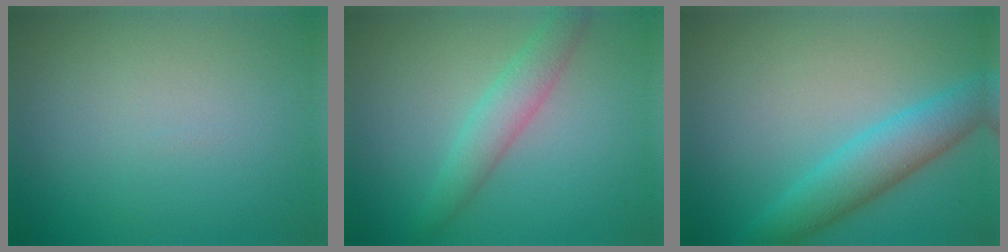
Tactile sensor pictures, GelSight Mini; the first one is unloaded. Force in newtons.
{"total": 2.9, "press": 2.9, "slide": 0.1}
{"total": 4.7, "press": 4.7, "slide": 0.1}